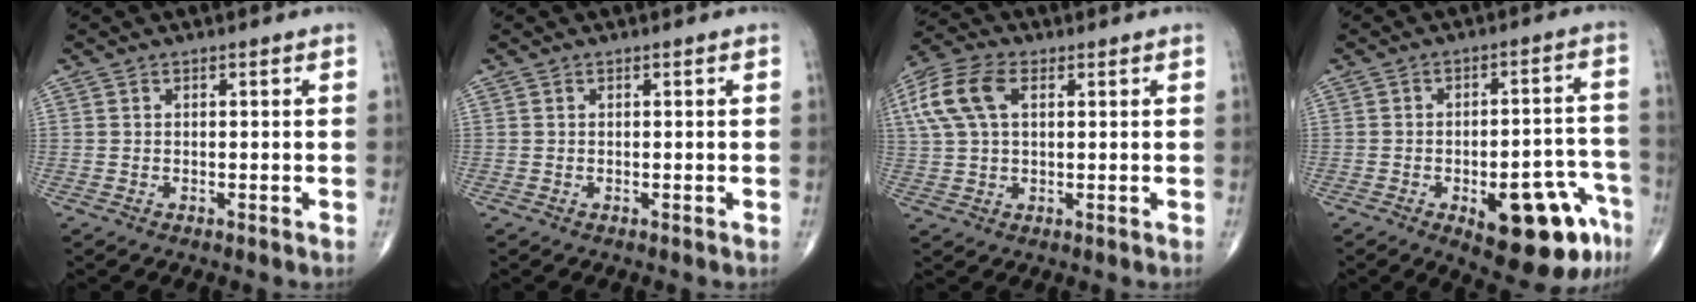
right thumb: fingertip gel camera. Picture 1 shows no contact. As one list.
[{"total": 0.0}, {"total": 10.9, "force": [3.3, 6.2, 8.3], "torque": [-0.190, 0.022, 0.062]}, {"total": 17.0, "force": [-8.1, 6.5, 13.5], "torque": [-0.117, 0.049, -0.090]}]